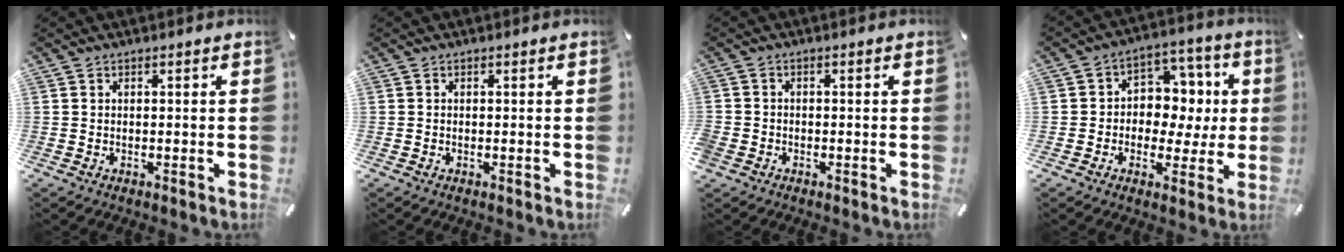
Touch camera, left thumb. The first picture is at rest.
{"total": 0.0}
{"total": 1.8, "force": [-1.0, 1.4, 0.5], "torque": [-0.004, 0.006, -0.022]}
{"total": 9.4, "force": [-0.6, 8.6, 3.9], "torque": [-0.045, 0.002, -0.008]}